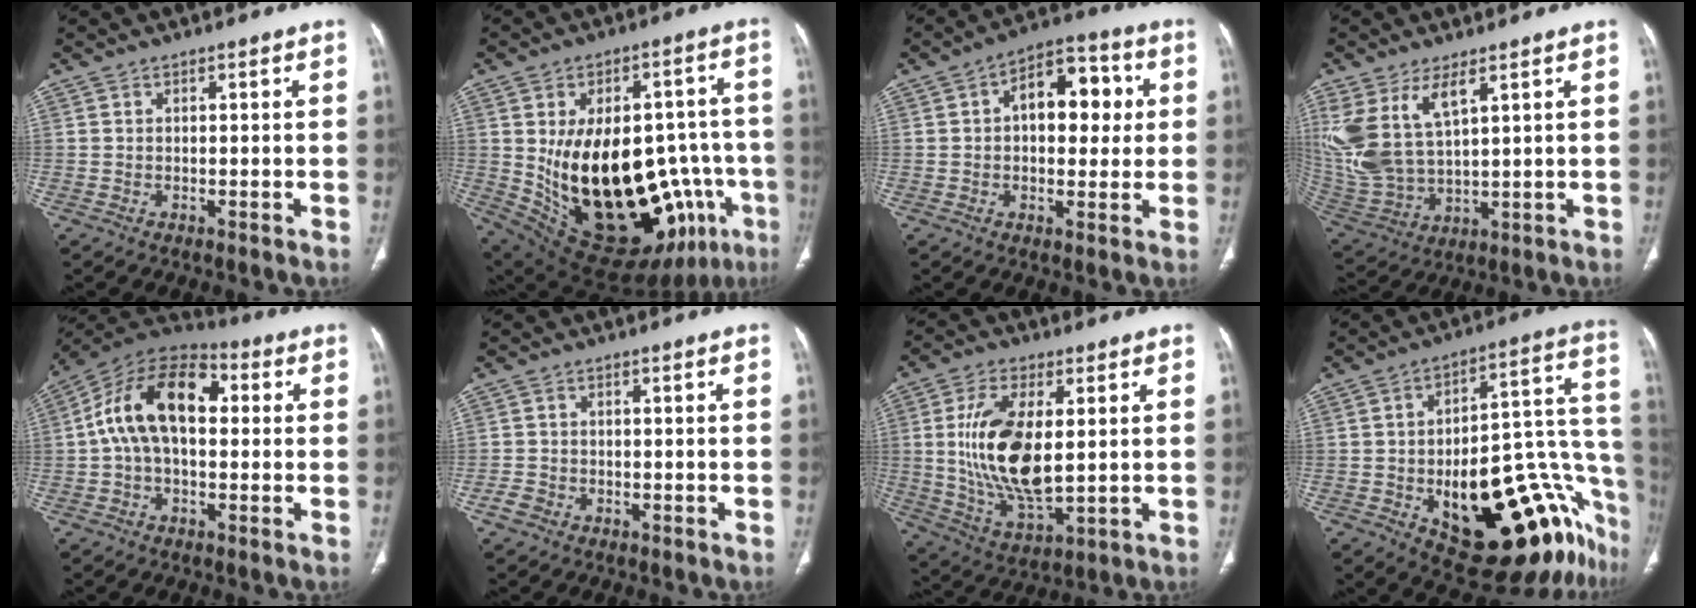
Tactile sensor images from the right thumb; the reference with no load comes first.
{"total": 30.3, "force": [-5.8, 15.6, 25.3], "torque": [-0.361, 0.003, -0.047]}
{"total": 12.7, "force": [2.1, 7.6, 9.9], "torque": [-0.103, 0.022, 0.024]}
{"total": 14.5, "force": [6.4, 7.0, 11.0], "torque": [-0.241, -0.023, 0.147]}
{"total": 15.9, "force": [1.8, 9.4, 12.7], "torque": [-0.219, 0.044, 0.022]}
{"total": 2.2, "force": [-1.2, 1.7, 0.7], "torque": [-0.012, 0.009, -0.023]}
{"total": 16.6, "force": [1.7, 7.9, 14.5], "torque": [-0.279, -0.020, 0.042]}
{"total": 31.7, "force": [-12.4, 13.4, 26.0], "torque": [-0.256, 0.084, -0.160]}